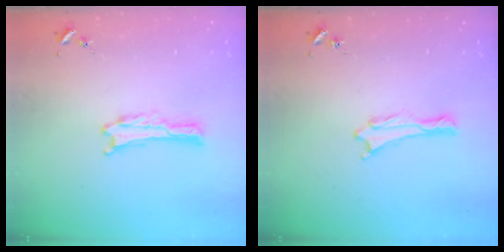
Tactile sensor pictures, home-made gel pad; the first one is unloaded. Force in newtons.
{"total": 0.0}